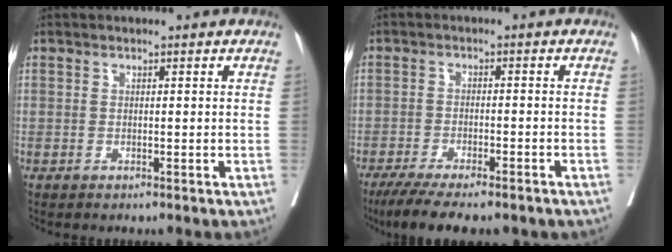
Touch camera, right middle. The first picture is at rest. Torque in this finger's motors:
{"motor_torque": [1.07, -1.07, 0.18, 0.06]}